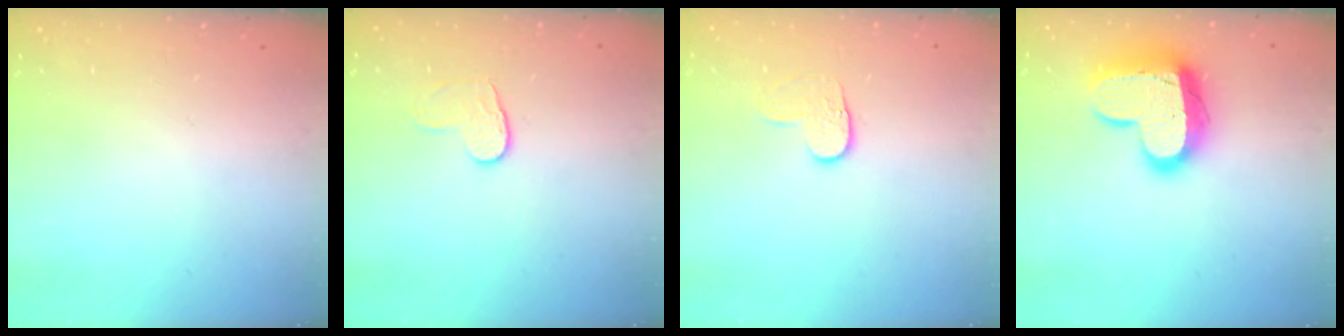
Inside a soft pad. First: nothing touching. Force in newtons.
{"total": 5.8, "press": 5.7, "slide": 0.5}
{"total": 4.0, "press": 4.0, "slide": 0.4}
{"total": 16.8, "press": 16.7, "slide": 1.4}